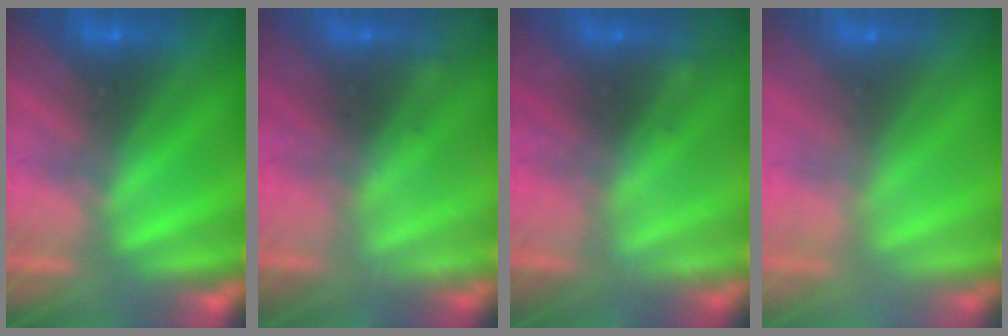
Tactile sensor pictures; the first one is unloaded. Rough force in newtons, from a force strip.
{"total": 2.2}
{"total": 2.2}
{"total": 2.8}